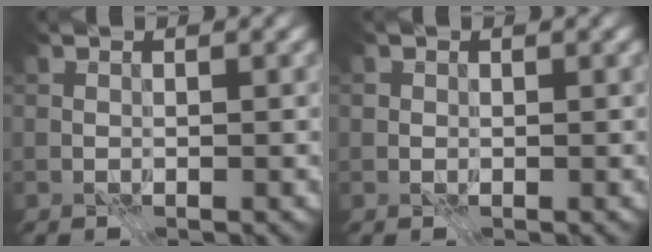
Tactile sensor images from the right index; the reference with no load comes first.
{"total": 0.5, "force": [0.0, 0.5, -0.1], "torque": [0.002, -0.002, -0.001]}